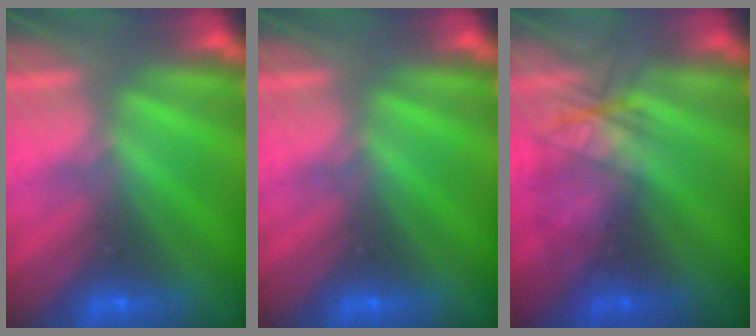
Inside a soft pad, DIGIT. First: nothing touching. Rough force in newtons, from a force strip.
{"total": 0.0}
{"total": 2.1}